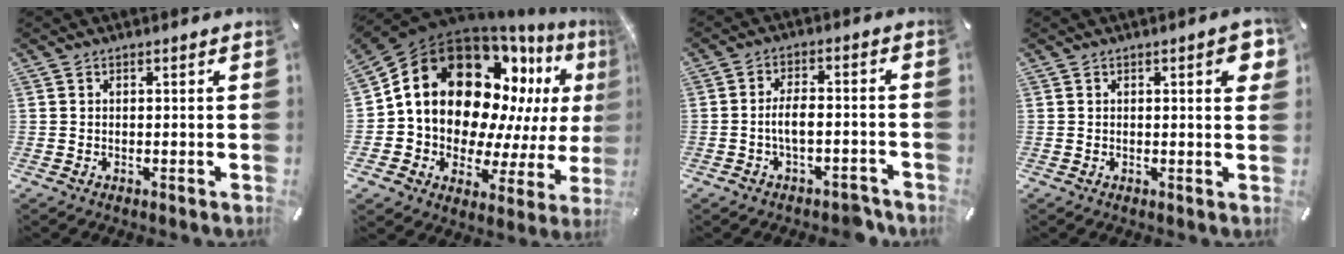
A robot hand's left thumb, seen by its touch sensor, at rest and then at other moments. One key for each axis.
{"total": 22.9, "fx": 8.6, "fy": 16.2, "fz": 13.7, "tx": -0.241, "ty": -0.072, "tz": 0.171}
{"total": 6.7, "fx": -2.8, "fy": 3.1, "fz": 5.2, "tx": -0.091, "ty": 0.019, "tz": -0.047}
{"total": 4.2, "fx": 1.2, "fy": 1.2, "fz": 3.9, "tx": -0.051, "ty": -0.002, "tz": 0.013}